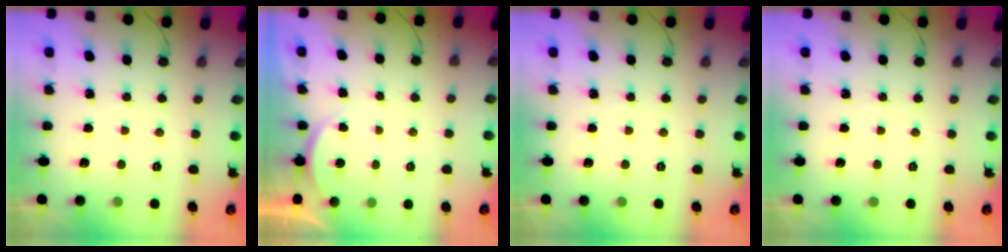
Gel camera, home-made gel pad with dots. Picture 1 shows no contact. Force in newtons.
{"total": 2.8, "press": 2.7, "slide": 0.6}
{"total": 0.0}
{"total": 0.0}